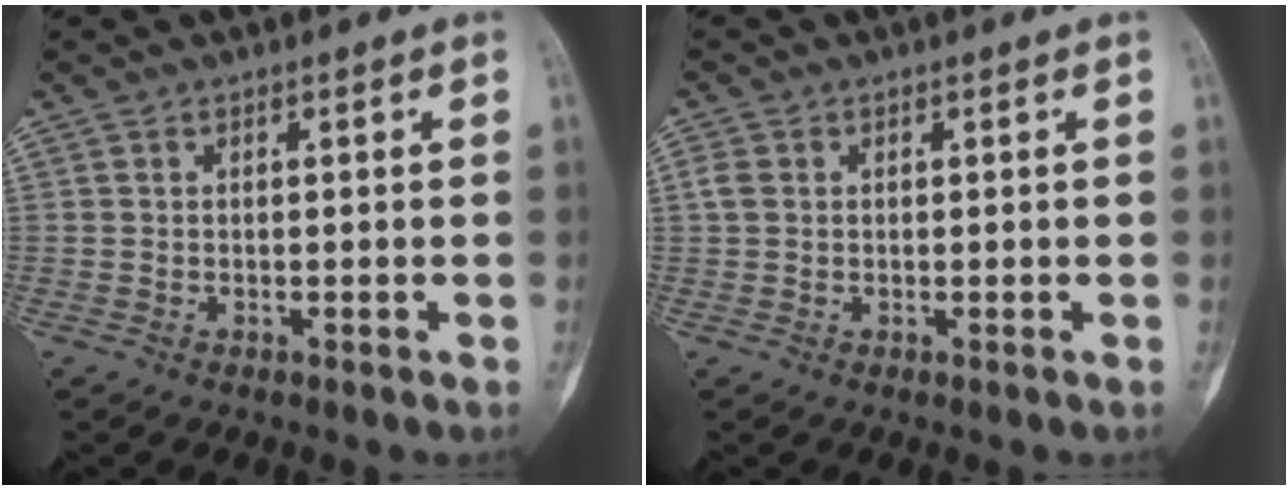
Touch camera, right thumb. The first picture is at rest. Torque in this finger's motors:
{"motor_torque": [0.40, 0.43, 0.01, -0.14, 0.06]}